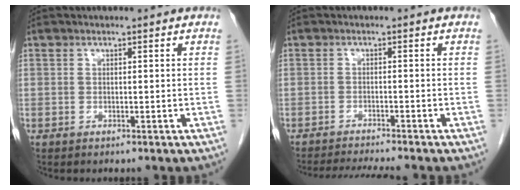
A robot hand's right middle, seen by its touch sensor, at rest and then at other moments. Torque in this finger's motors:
{"motor_torque": [0.66, -0.58, 0.05, 0.02]}